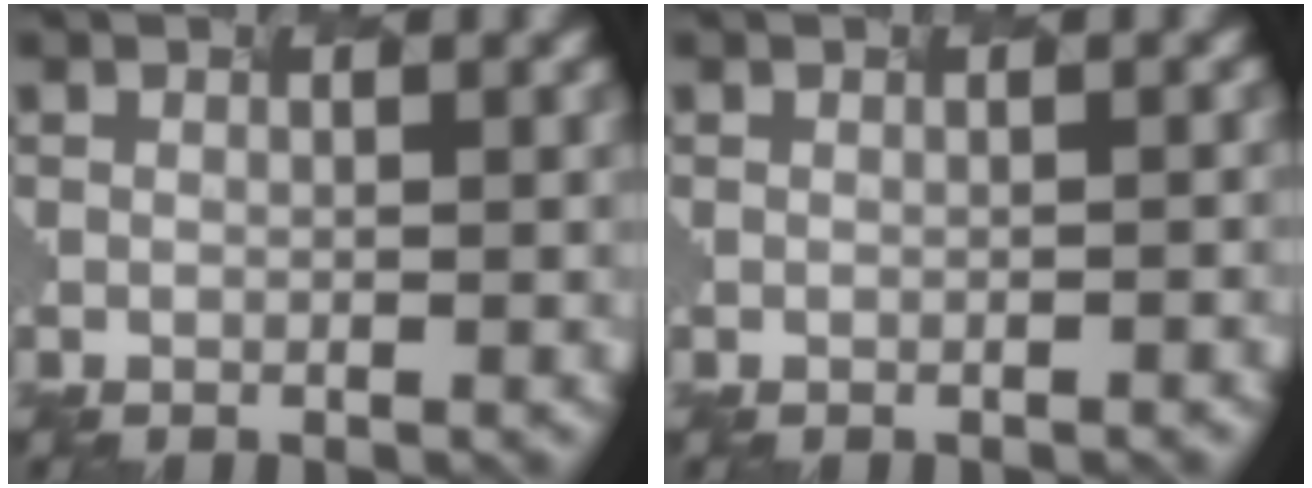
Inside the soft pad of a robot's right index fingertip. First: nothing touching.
{"total": 0.9, "force": [0.0, 0.5, 0.7], "torque": [0.008, 0.010, 0.001]}